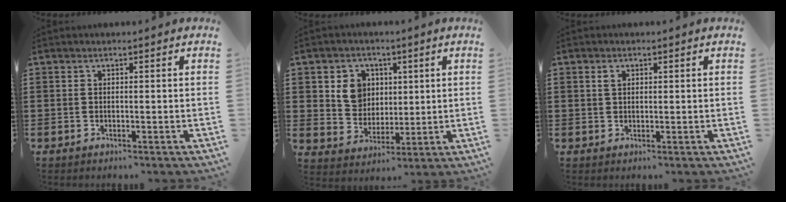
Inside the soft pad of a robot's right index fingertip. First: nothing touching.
{"total": 6.3, "force": [2.0, 5.7, 2.0], "torque": [-0.057, 0.016, 0.034]}
{"total": 1.4, "force": [0.6, 1.0, 0.7], "torque": [-0.016, 0.004, 0.012]}